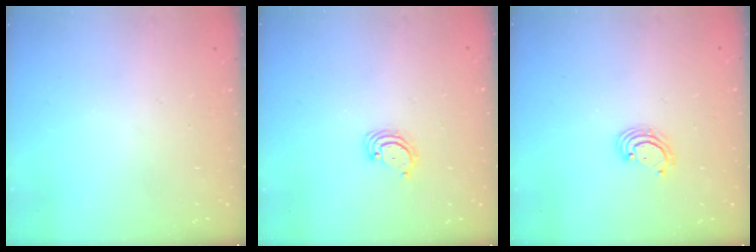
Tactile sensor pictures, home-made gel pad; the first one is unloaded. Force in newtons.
{"total": 3.8, "press": 3.8, "slide": 0.4}
{"total": 2.6, "press": 2.6, "slide": 0.2}